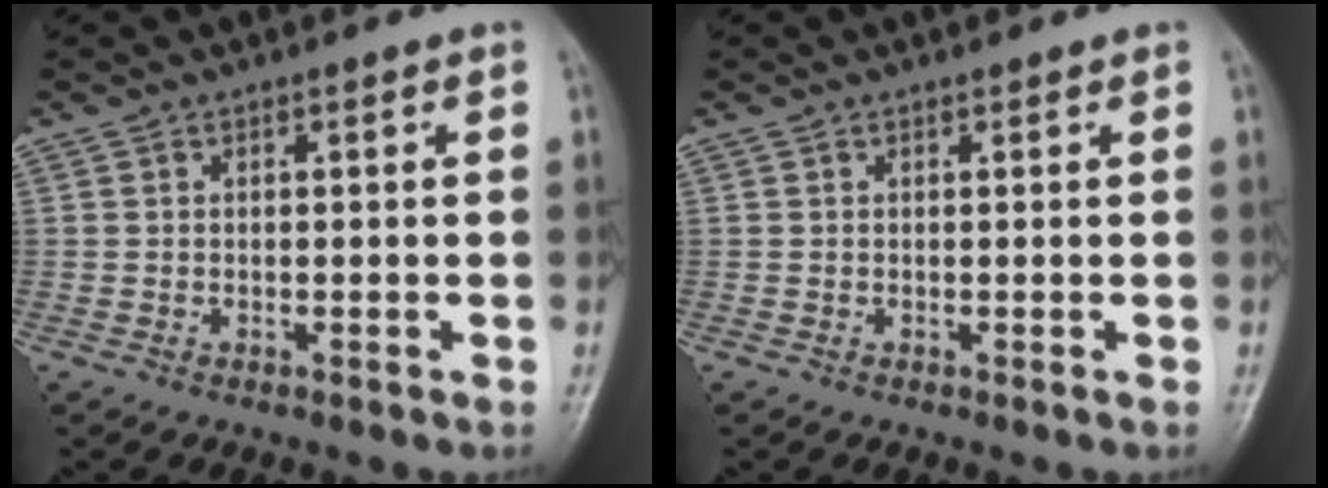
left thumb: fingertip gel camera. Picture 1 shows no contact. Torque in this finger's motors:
{"motor_torque": [0.00, 0.00, 0.00, 0.00, 0.00]}